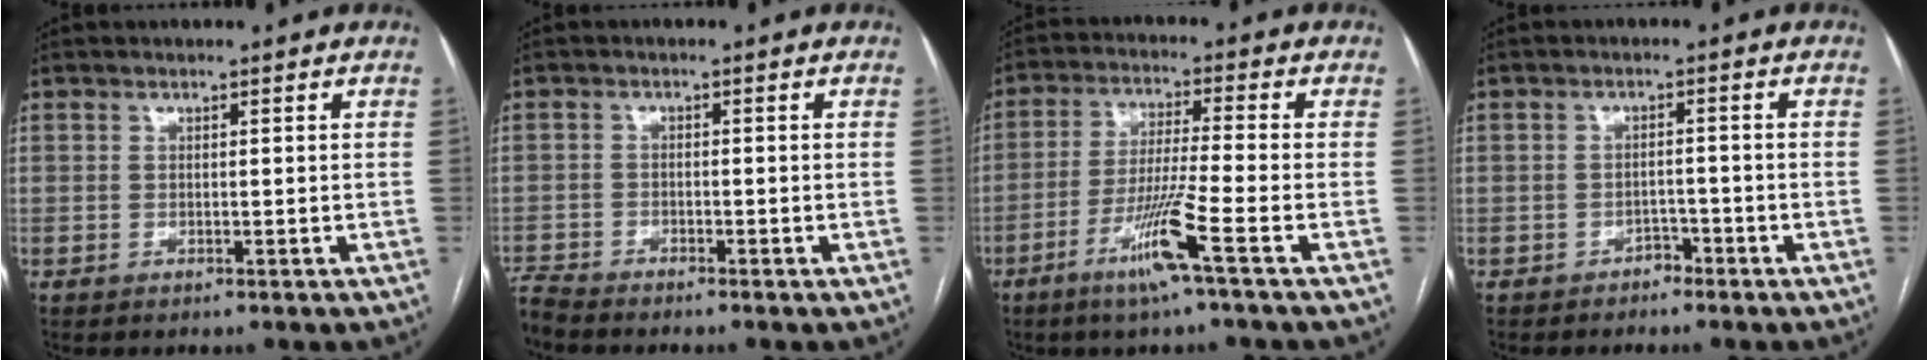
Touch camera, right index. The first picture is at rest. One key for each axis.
{"total": 3.1, "fx": -3.1, "fy": -0.2, "fz": 0.1, "tx": -0.003, "ty": -0.017, "tz": -0.061}
{"total": 9.3, "fx": -4.7, "fy": -1.4, "fz": 7.9, "tx": -0.150, "ty": -0.018, "tz": -0.094}
{"total": 1.9, "fx": -1.5, "fy": 1.2, "fz": 0.3, "tx": -0.002, "ty": 0.006, "tz": -0.025}